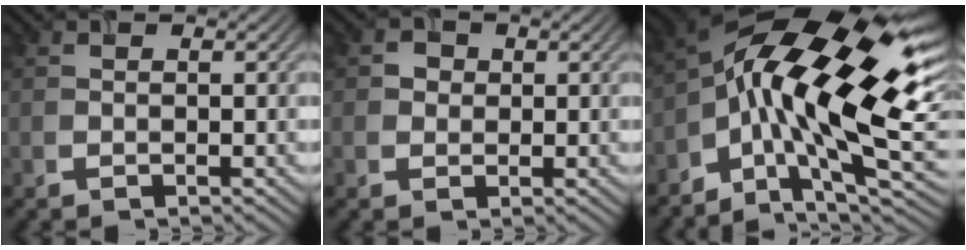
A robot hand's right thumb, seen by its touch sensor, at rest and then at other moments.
{"total": 1.7, "force": [0.3, 1.6, 0.5], "torque": [-0.006, 0.001, 0.002]}
{"total": 18.6, "force": [-1.2, 7.7, 16.9], "torque": [-0.306, 0.001, -0.037]}